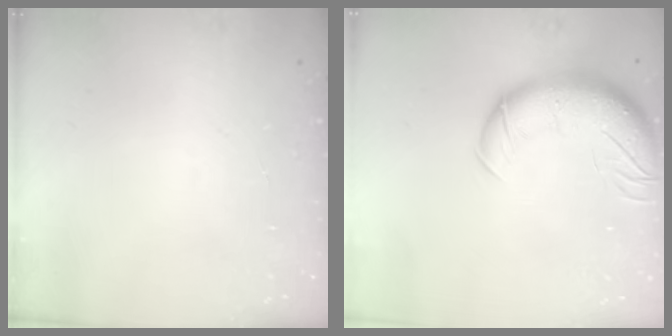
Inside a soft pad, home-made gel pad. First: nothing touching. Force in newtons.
{"total": 13.4, "press": 13.0, "slide": 3.3}